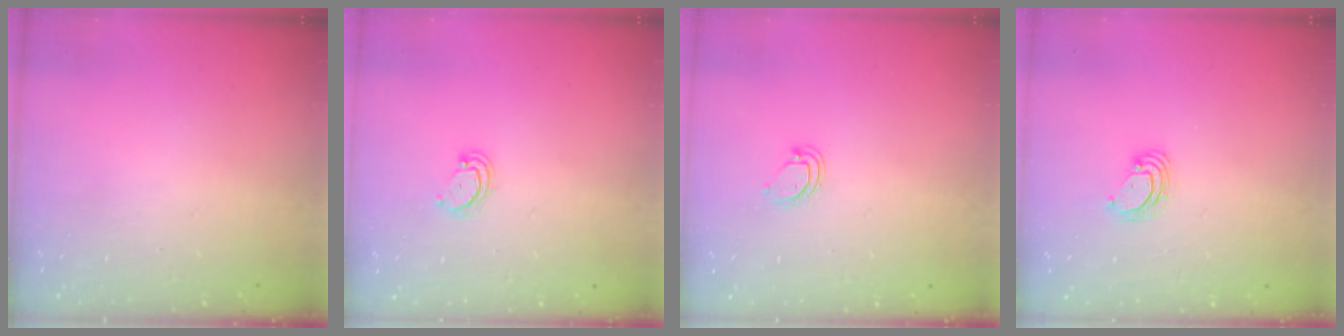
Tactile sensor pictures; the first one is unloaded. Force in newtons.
{"total": 2.6, "press": 2.6, "slide": 0.3}
{"total": 3.6, "press": 3.6, "slide": 0.5}
{"total": 3.4, "press": 3.4, "slide": 0.2}